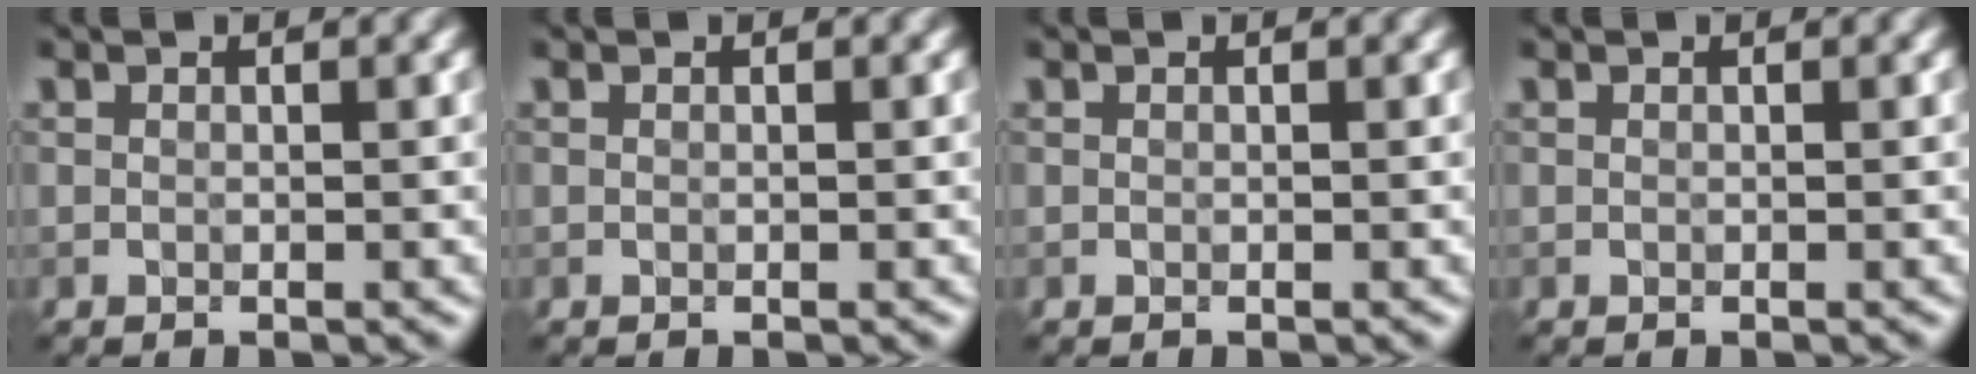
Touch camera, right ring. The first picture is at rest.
{"total": 0.0}
{"total": 0.0}
{"total": 0.0}